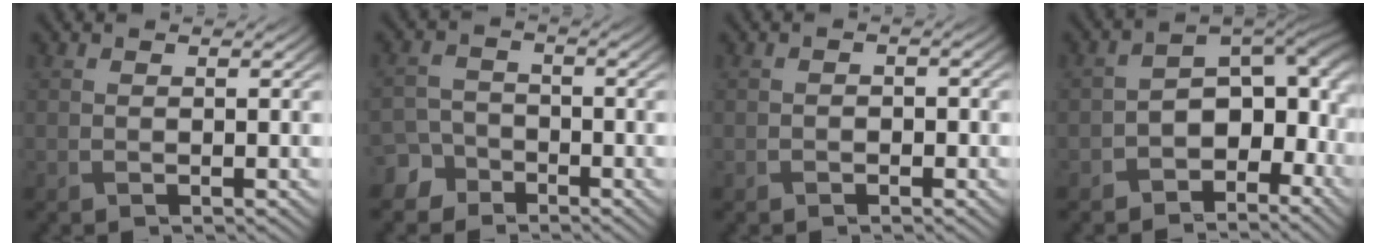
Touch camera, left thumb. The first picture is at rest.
{"total": 4.6, "force": [-3.5, 3.0, 0.7], "torque": [-0.005, -0.002, -0.075]}
{"total": 1.0, "force": [-0.5, 0.7, 0.4], "torque": [-0.004, -0.002, -0.009]}
{"total": 9.3, "force": [-3.7, 5.7, 6.3], "torque": [-0.090, -0.019, -0.066]}